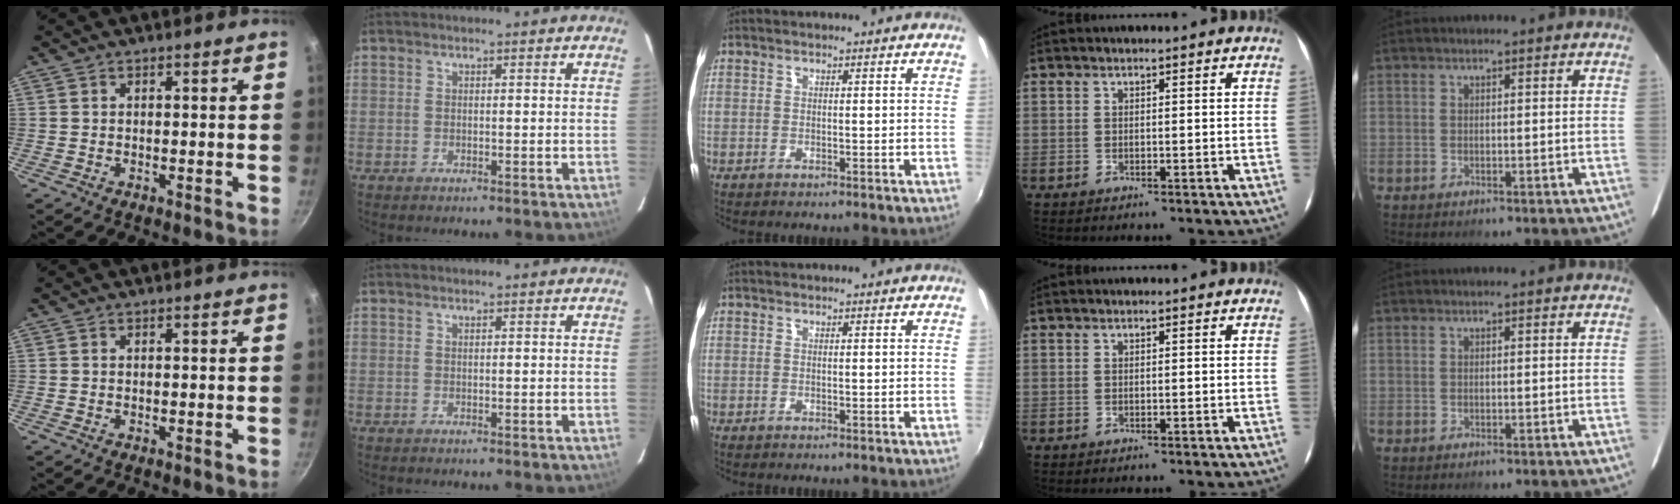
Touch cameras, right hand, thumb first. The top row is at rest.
{}